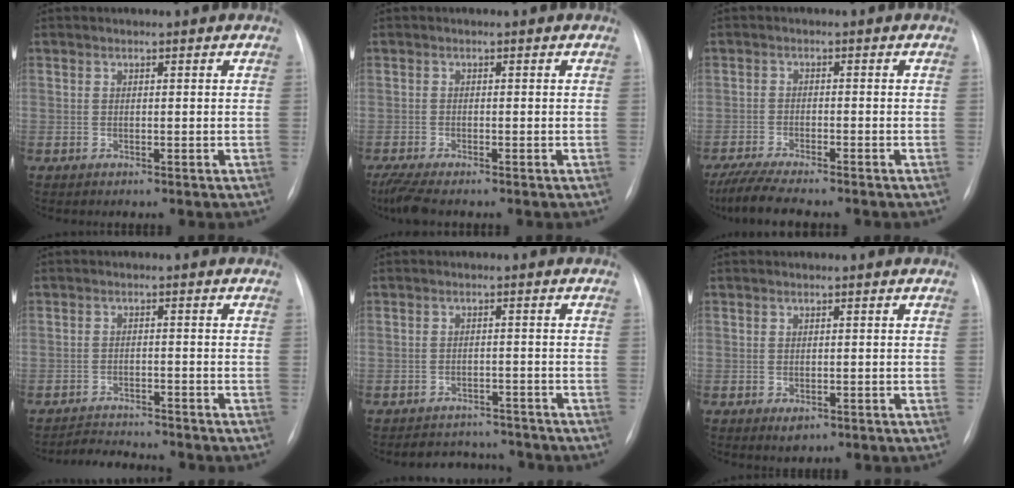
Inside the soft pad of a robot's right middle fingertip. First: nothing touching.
{"total": 4.0, "force": [-3.2, 0.4, 2.3], "torque": [-0.053, -0.014, -0.054]}
{"total": 8.0, "force": [-6.7, 0.7, 4.2], "torque": [-0.074, -0.021, -0.112]}
{"total": 4.6, "force": [-4.6, 0.1, 0.4], "torque": [-0.009, -0.011, -0.074]}
{"total": 6.6, "force": [-6.2, 2.0, 0.4], "torque": [0.000, 0.009, -0.083]}
{"total": 1.5, "force": [-0.7, 0.9, 1.0], "torque": [-0.014, -0.002, -0.002]}